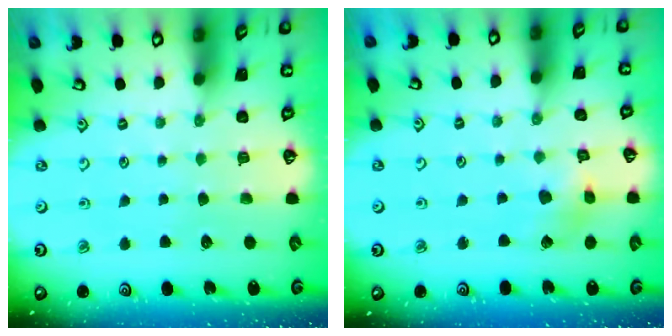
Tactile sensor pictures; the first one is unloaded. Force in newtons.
{"total": 4.1, "press": 4.1, "slide": 0.6}